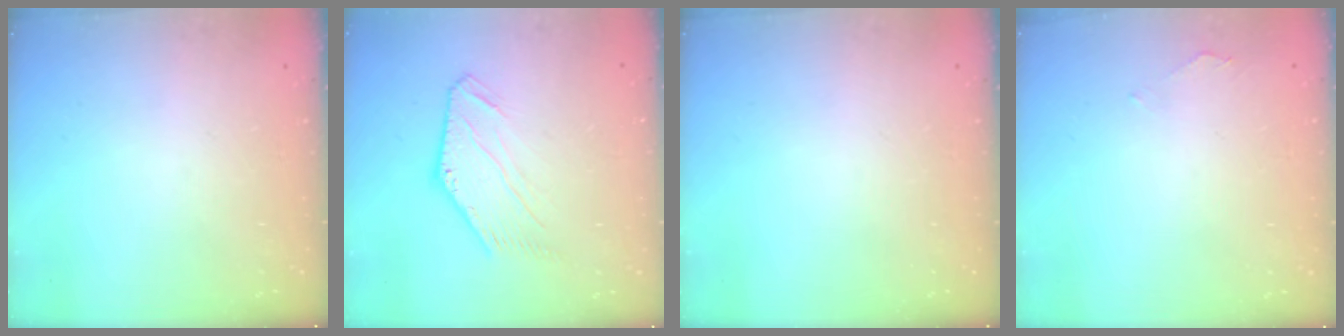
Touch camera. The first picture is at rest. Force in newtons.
{"total": 5.1, "press": 5.1, "slide": 0.6}
{"total": 0.0}
{"total": 1.0, "press": 1.0, "slide": 0.2}